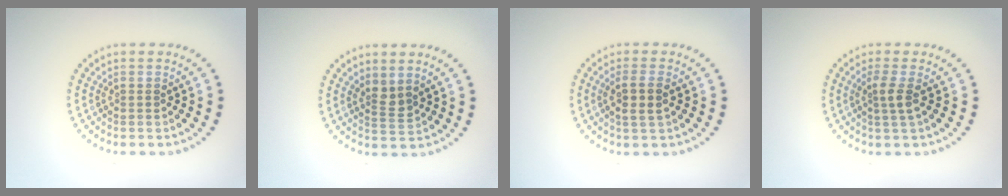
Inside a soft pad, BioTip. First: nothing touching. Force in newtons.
{"total": 1.7, "press": 1.4, "slide": 1.1}
{"total": 2.5, "press": 2.2, "slide": 1.1}
{"total": 1.8, "press": 1.3, "slide": 1.2}